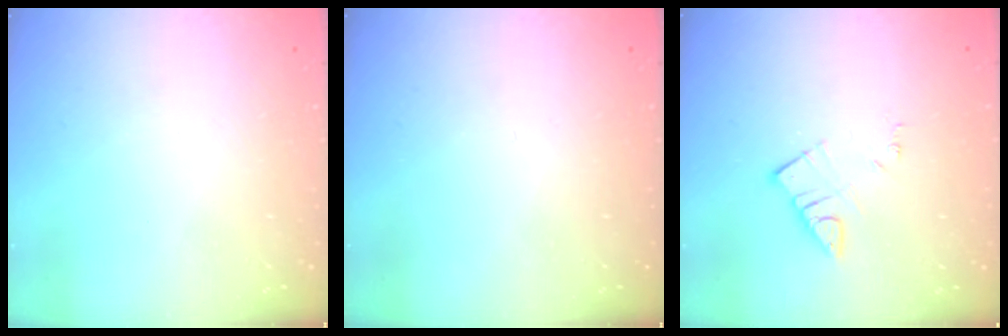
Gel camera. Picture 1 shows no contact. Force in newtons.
{"total": 0.0}
{"total": 4.4, "press": 4.4, "slide": 0.2}